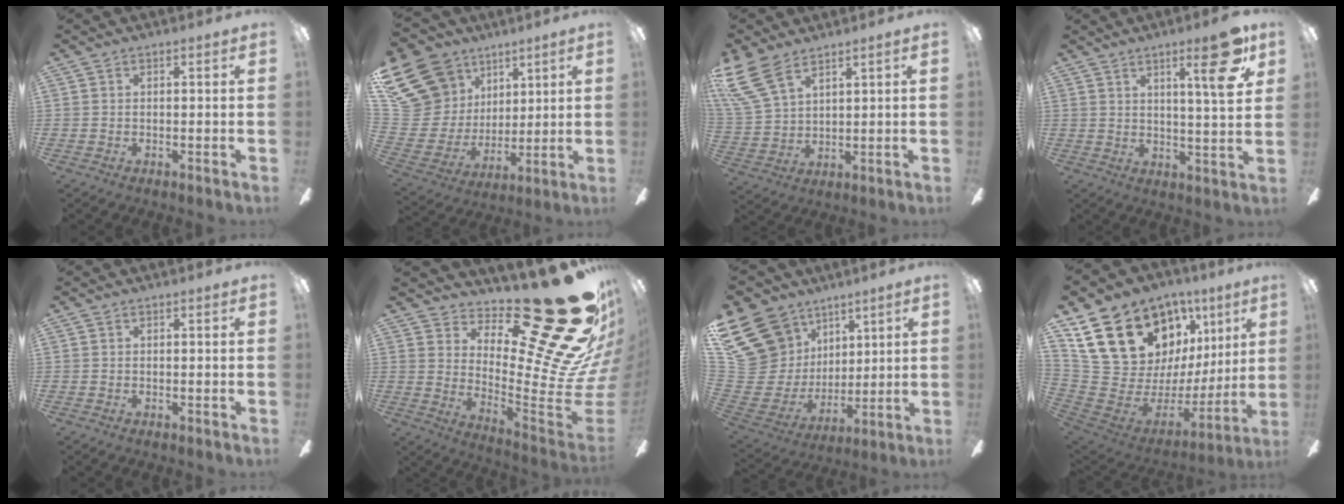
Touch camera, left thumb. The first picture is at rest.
{"total": 21.3, "force": [12.0, 15.7, 8.0], "torque": [-0.195, -0.065, 0.246]}
{"total": 12.5, "force": [8.2, 6.2, 7.1], "torque": [-0.179, -0.026, 0.157]}
{"total": 12.0, "force": [6.5, 1.9, 9.9], "torque": [-0.136, -0.026, 0.093]}
{"total": 0.0}
{"total": 30.1, "force": [19.0, 8.5, 21.8], "torque": [-0.207, -0.179, 0.333]}
{"total": 23.2, "force": [12.2, 17.3, 9.4], "torque": [-0.222, -0.069, 0.256]}
{"total": 24.7, "force": [14.4, 15.8, 12.5], "torque": [-0.225, -0.077, 0.302]}